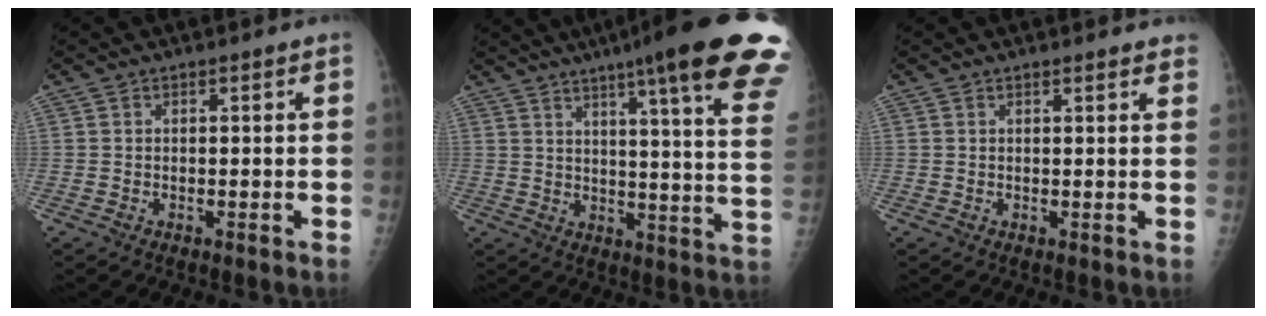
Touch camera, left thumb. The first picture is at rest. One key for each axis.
{"total": 20.6, "fx": 11.3, "fy": 2.7, "fz": 17.0, "tx": -0.248, "ty": 0.008, "tz": 0.134}
{"total": 2.9, "fx": 2.5, "fy": 0.6, "fz": 1.2, "tx": -0.003, "ty": -0.003, "tz": 0.022}